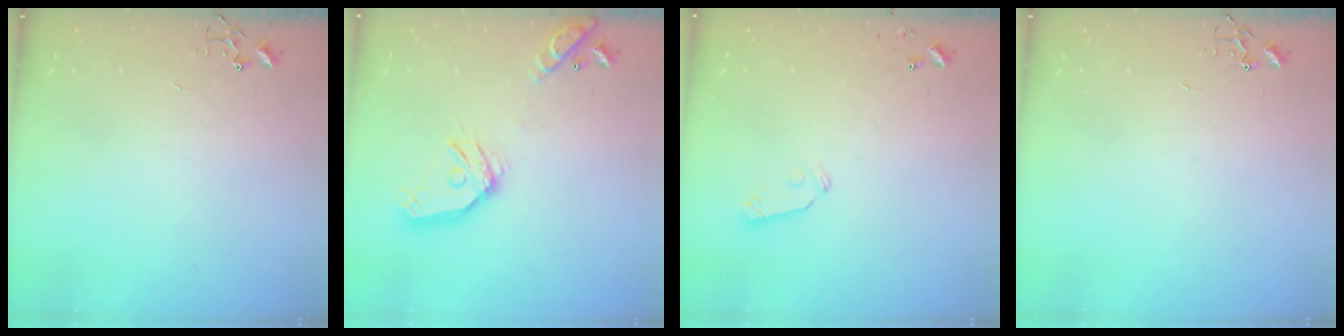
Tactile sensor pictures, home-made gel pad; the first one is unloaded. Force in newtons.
{"total": 16.2, "press": 16.0, "slide": 2.5}
{"total": 5.3, "press": 5.3, "slide": 0.1}
{"total": 0.0}